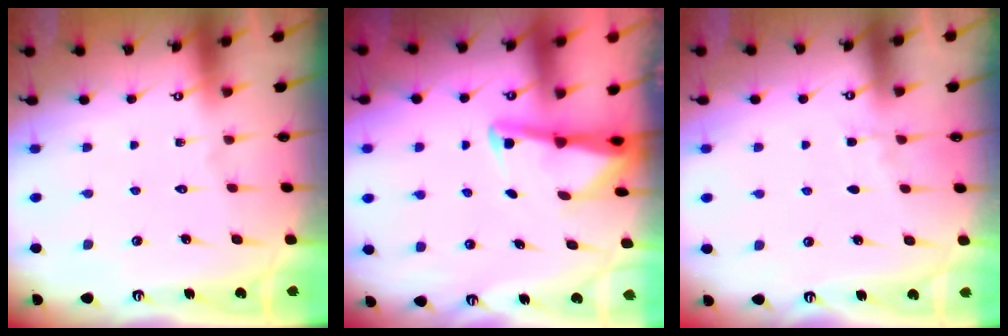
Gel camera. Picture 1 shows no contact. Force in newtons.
{"total": 2.9, "press": 2.9, "slide": 0.2}
{"total": 3.5, "press": 3.5, "slide": 0.4}